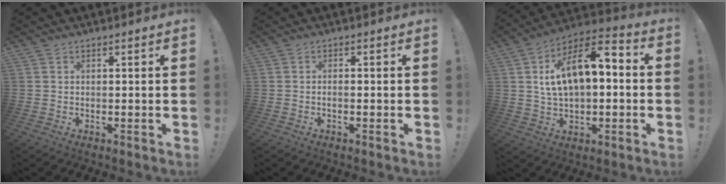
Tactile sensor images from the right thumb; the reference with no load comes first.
{"total": 1.2, "force": [-0.7, 0.2, 0.9], "torque": [-0.015, 0.003, -0.012]}
{"total": 15.1, "force": [3.0, 8.1, 12.4], "torque": [-0.196, -0.003, 0.050]}